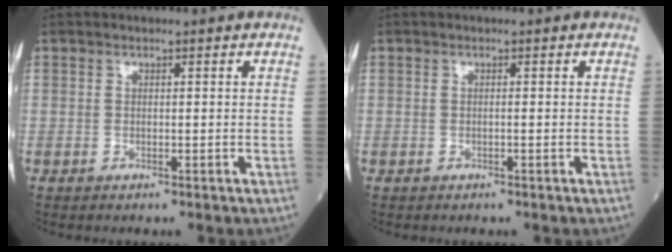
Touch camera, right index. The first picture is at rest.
{"total": 0.0}